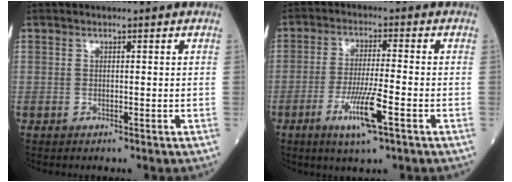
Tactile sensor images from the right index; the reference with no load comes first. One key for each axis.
{"total": 7.8, "fx": -3.5, "fy": 0.1, "fz": 7.0, "tx": -0.137, "ty": -0.016, "tz": -0.063}